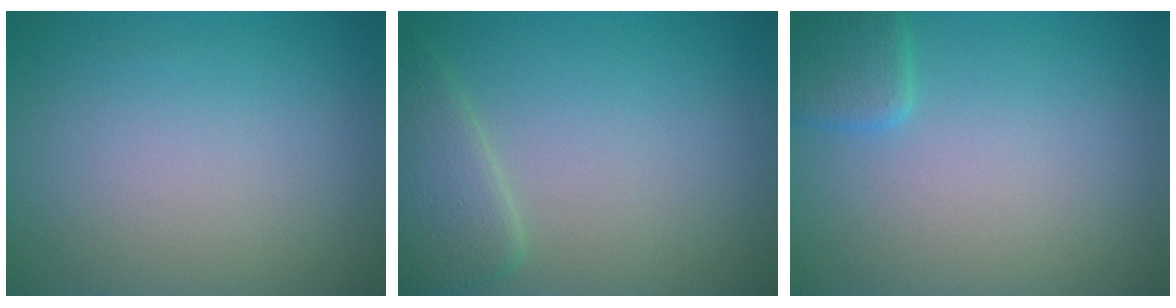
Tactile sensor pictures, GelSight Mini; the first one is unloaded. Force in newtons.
{"total": 3.0, "press": 2.9, "slide": 0.2}
{"total": 2.1, "press": 2.1, "slide": 0.1}